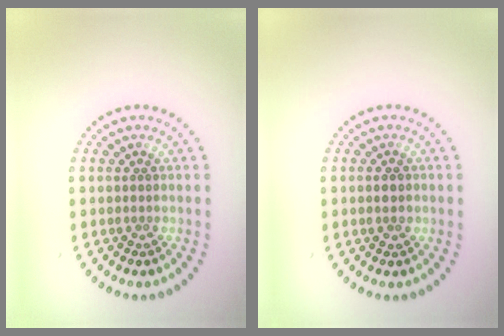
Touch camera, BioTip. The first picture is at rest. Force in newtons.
{"total": 1.7, "press": 1.7, "slide": 0.1}